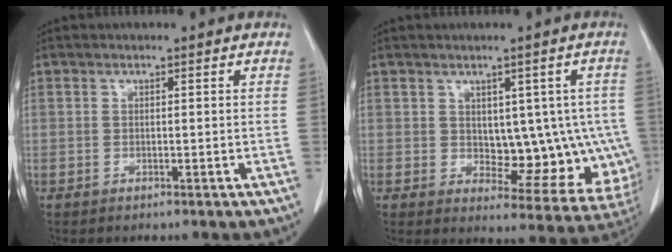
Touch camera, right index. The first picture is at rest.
{"total": 11.1, "force": [0.6, 6.3, 9.1], "torque": [-0.090, 0.010, 0.029]}